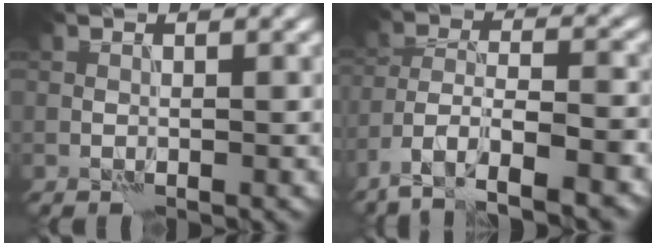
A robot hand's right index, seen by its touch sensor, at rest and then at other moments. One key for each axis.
{"total": 8.1, "fx": -5.8, "fy": 2.3, "fz": 5.2, "tx": -0.085, "ty": 0.002, "tz": -0.105}